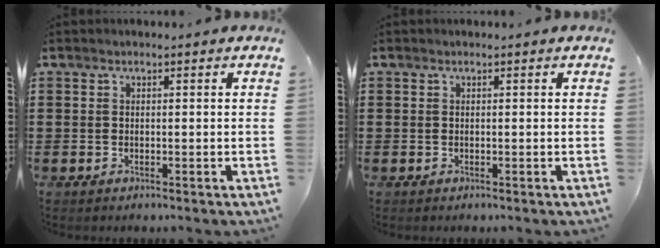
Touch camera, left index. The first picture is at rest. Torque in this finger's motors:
{"motor_torque": [0.00, 0.00, -0.01, 0.00]}